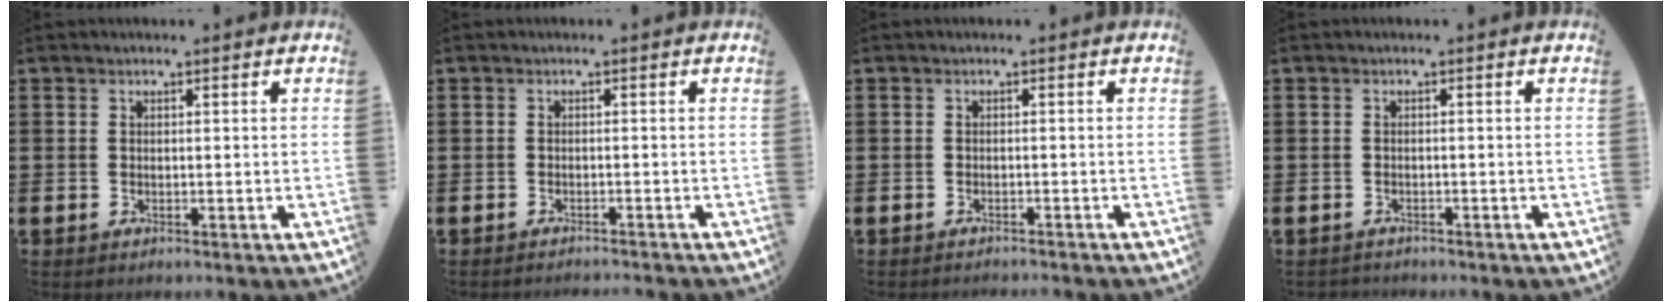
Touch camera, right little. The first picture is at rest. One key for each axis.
{"total": 0.8, "fx": -0.7, "fy": -0.2, "fz": 0.0, "tx": 0.001, "ty": 0.001, "tz": -0.016}
{"total": 0.6, "fx": -0.6, "fy": -0.1, "fz": 0.0, "tx": 0.000, "ty": -0.001, "tz": -0.013}
{"total": 0.6, "fx": -0.6, "fy": 0.1, "fz": 0.0, "tx": -0.002, "ty": -0.001, "tz": -0.012}